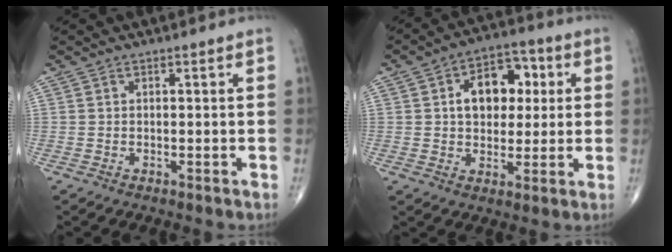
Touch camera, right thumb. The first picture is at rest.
{"total": 11.8, "force": [2.3, 8.0, 8.3], "torque": [-0.086, 0.015, 0.031]}